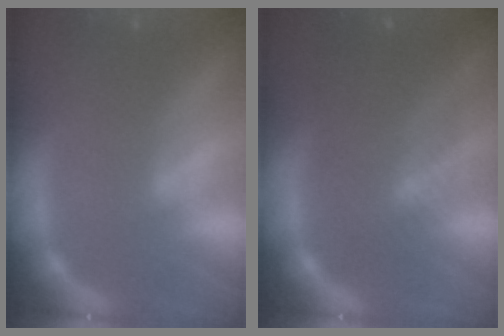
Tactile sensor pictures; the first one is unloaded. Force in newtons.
{"total": 7.6}